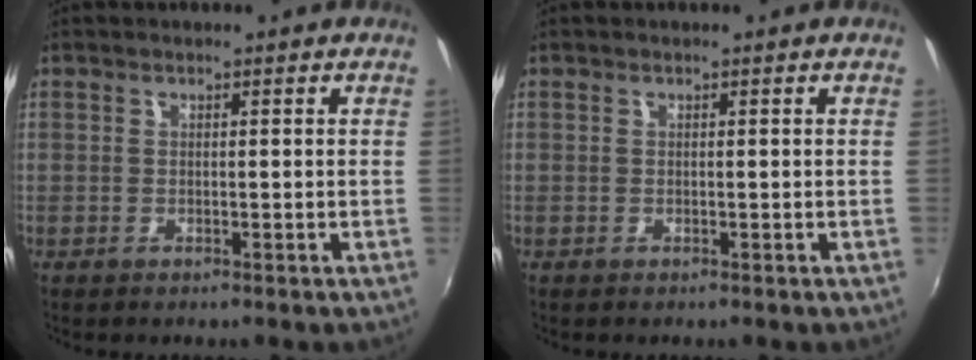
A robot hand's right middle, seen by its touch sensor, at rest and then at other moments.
{"total": 0.0}